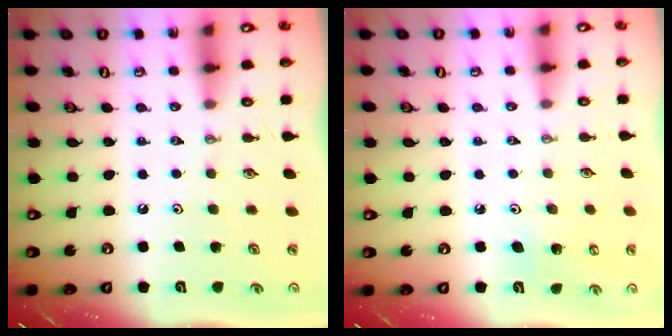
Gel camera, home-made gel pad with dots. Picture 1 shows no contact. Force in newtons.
{"total": 4.8, "press": 4.7, "slide": 0.9}